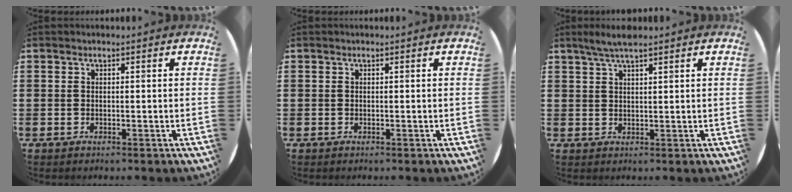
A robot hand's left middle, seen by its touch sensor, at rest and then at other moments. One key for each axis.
{"total": 0.0}
{"total": 3.2, "fx": 2.6, "fy": 0.3, "fz": 1.8, "tx": -0.039, "ty": 0.002, "tz": 0.046}